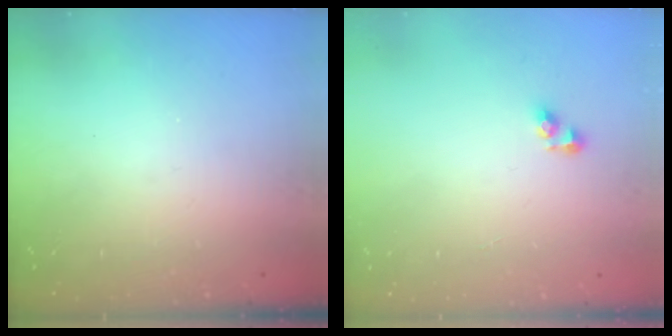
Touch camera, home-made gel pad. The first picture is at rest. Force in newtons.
{"total": 3.6, "press": 3.6, "slide": 0.6}